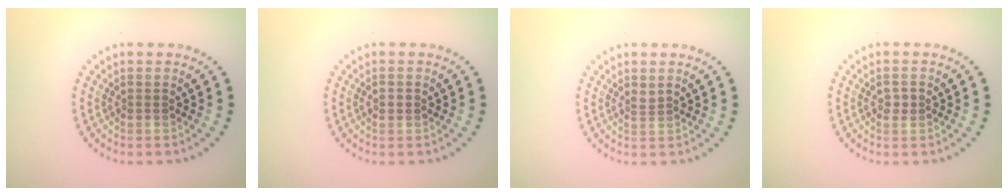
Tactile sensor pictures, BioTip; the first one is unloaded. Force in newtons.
{"total": 1.1, "press": 1.0, "slide": 0.1}
{"total": 0.8, "press": 0.5, "slide": 0.6}
{"total": 1.1, "press": 1.1, "slide": 0.1}